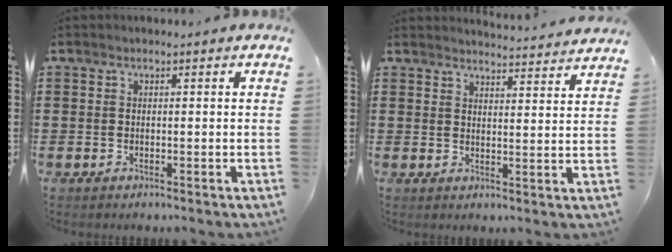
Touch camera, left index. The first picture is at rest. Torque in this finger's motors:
{"motor_torque": [0.78, -1.36, -0.02, -0.01]}